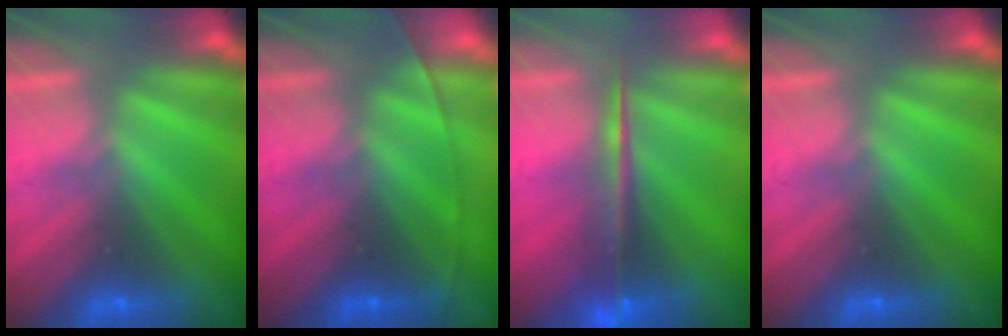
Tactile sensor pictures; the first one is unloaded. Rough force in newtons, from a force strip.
{"total": 1.5}
{"total": 7.0}
{"total": 0.0}